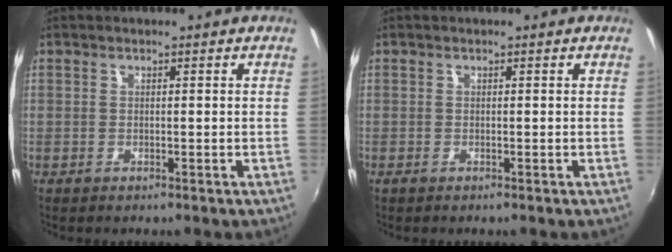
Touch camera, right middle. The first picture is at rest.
{"total": 0.0}